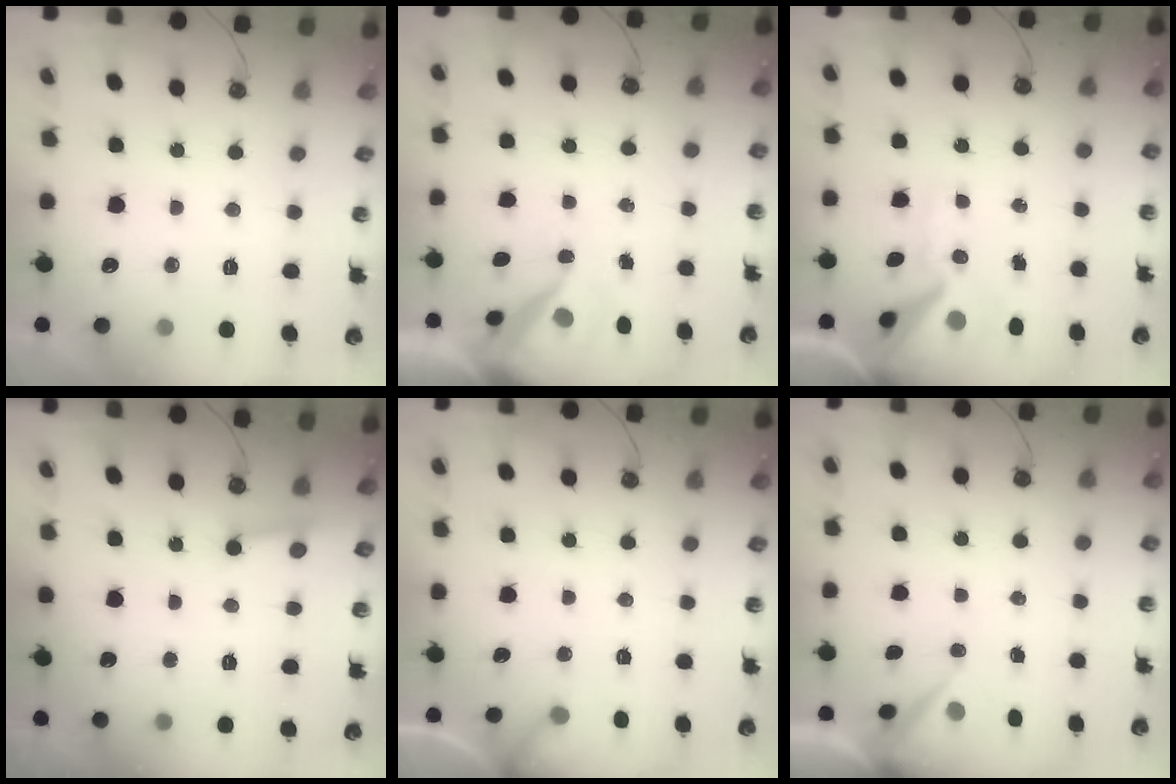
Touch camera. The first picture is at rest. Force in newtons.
{"total": 7.6, "press": 7.5, "slide": 0.9}
{"total": 12.1, "press": 12.0, "slide": 1.6}
{"total": 2.6, "press": 2.5, "slide": 0.8}
{"total": 4.1, "press": 4.1, "slide": 0.1}
{"total": 4.8, "press": 4.7, "slide": 0.5}